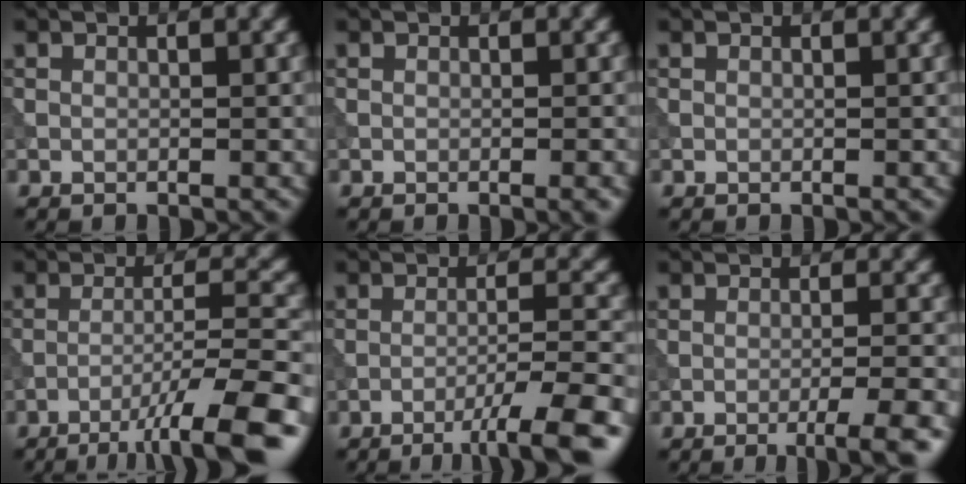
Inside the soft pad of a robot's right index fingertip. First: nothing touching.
{"total": 1.2, "force": [-0.4, 0.2, 1.1], "torque": [-0.011, 0.000, -0.007]}
{"total": 0.0}
{"total": 9.2, "force": [-5.9, 1.0, 7.0], "torque": [-0.097, 0.017, -0.093]}
{"total": 6.6, "force": [-4.0, 0.7, 5.2], "torque": [-0.072, 0.011, -0.065]}
{"total": 4.6, "force": [-2.4, 0.7, 3.9], "torque": [-0.052, 0.004, -0.040]}